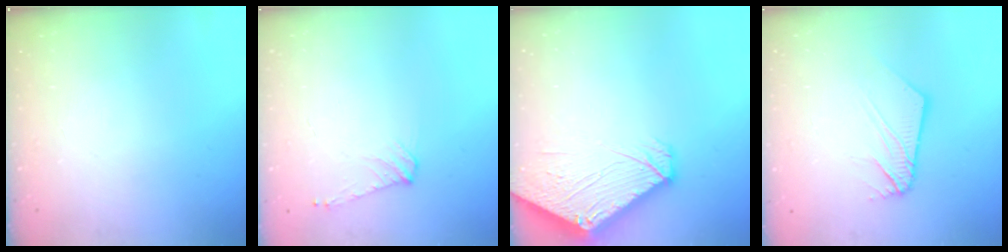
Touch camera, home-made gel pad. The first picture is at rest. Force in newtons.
{"total": 7.1, "press": 7.0, "slide": 1.1}
{"total": 7.8, "press": 7.7, "slide": 1.1}
{"total": 9.9, "press": 9.8, "slide": 1.1}